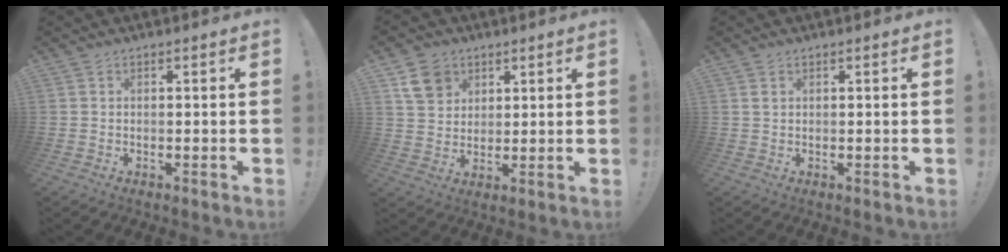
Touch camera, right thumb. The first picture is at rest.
{"total": 8.7, "force": [4.7, 6.8, 2.8], "torque": [-0.031, -0.023, 0.092]}
{"total": 1.0, "force": [0.5, 0.6, 0.6], "torque": [-0.007, -0.001, 0.008]}